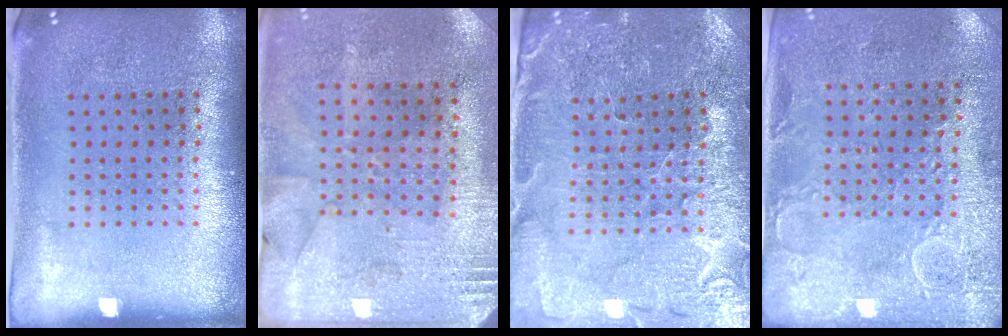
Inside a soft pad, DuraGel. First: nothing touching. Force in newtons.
{"total": 2.8, "press": 2.2, "slide": 1.7}
{"total": 1.8, "press": 1.8, "slide": 0.2}
{"total": 2.9, "press": 2.6, "slide": 1.2}